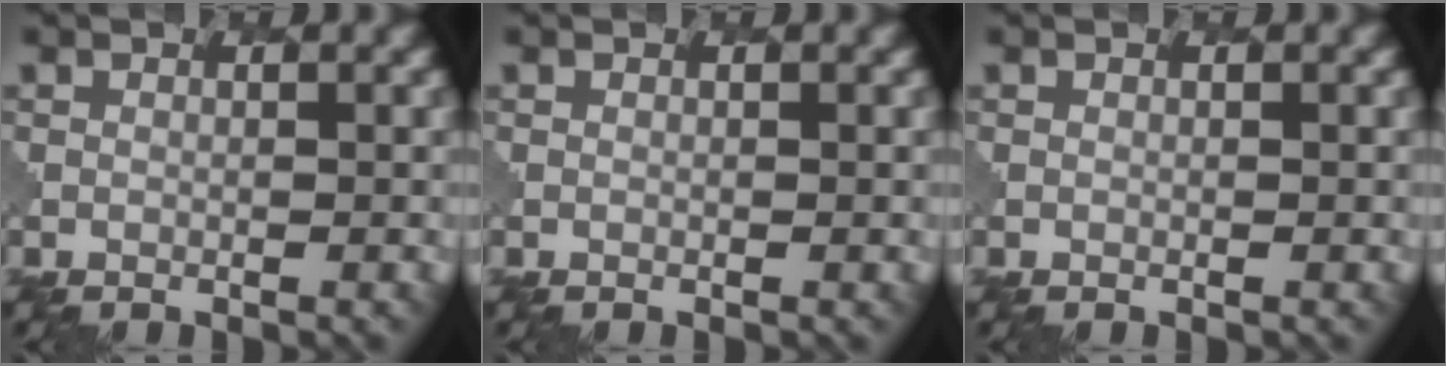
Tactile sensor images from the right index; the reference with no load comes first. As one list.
[{"total": 0.0}, {"total": 0.0}]